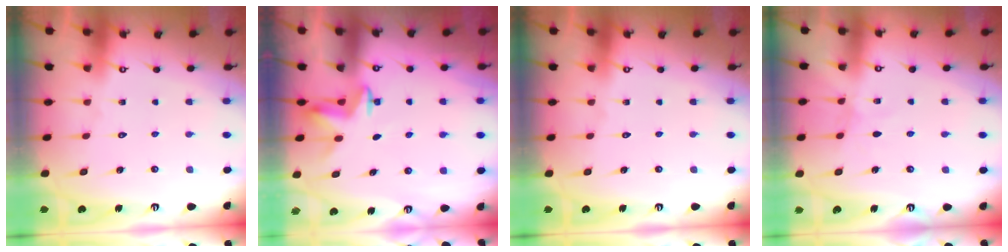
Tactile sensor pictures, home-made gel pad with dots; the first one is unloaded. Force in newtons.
{"total": 4.1, "press": 4.0, "slide": 0.9}
{"total": 0.0}
{"total": 2.3, "press": 2.3, "slide": 0.4}